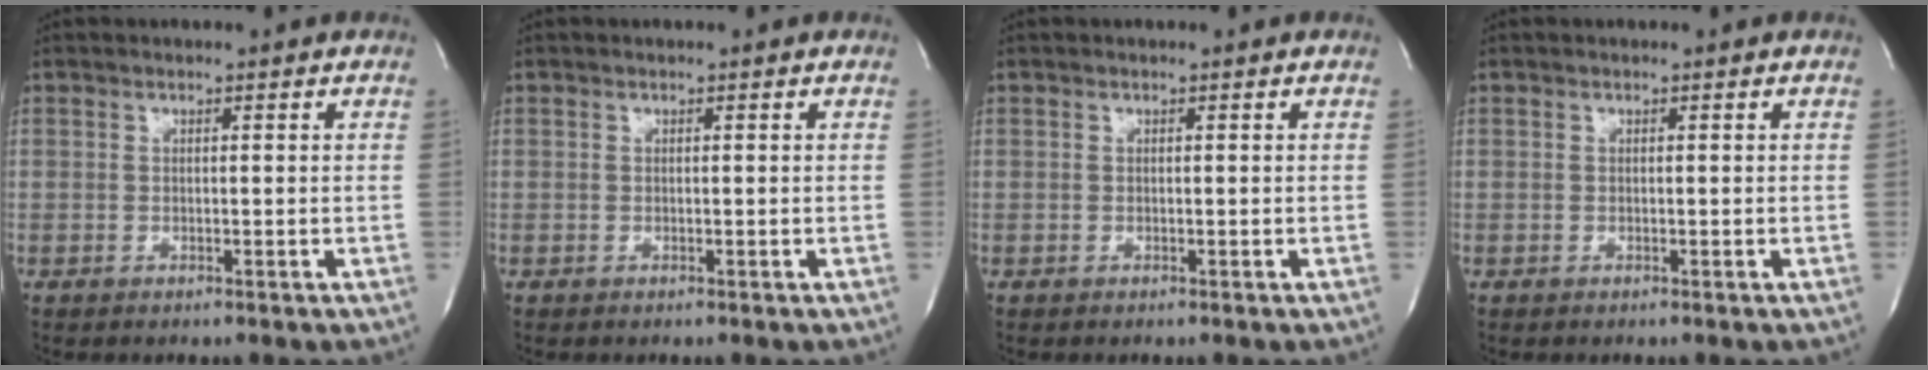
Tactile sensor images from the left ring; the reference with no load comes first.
{"total": 0.0}
{"total": 0.0}
{"total": 0.0}